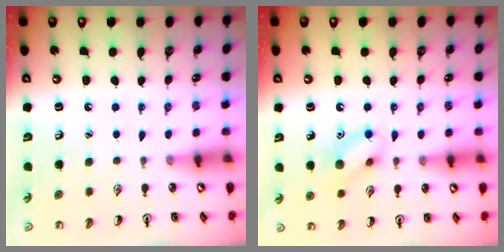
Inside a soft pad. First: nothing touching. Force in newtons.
{"total": 10.0, "press": 9.9, "slide": 0.7}